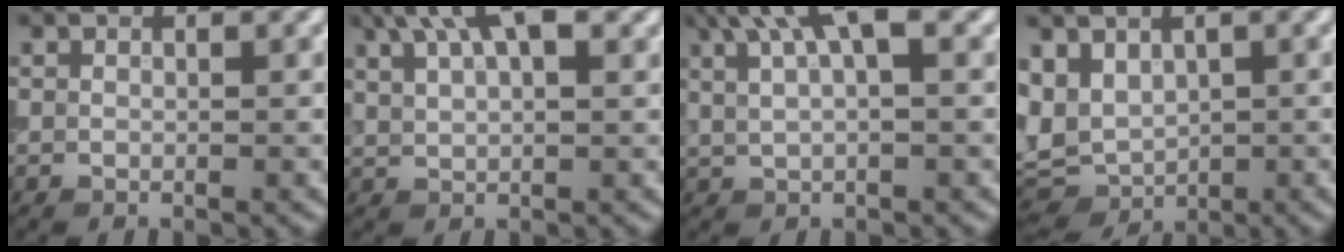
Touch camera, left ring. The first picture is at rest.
{"total": 6.6, "force": [3.8, 2.8, 4.6], "torque": [-0.081, 0.020, 0.057]}
{"total": 5.0, "force": [2.8, 1.4, 3.9], "torque": [-0.073, 0.012, 0.051]}
{"total": 4.4, "force": [0.6, 3.4, 2.7], "torque": [-0.052, 0.003, 0.015]}